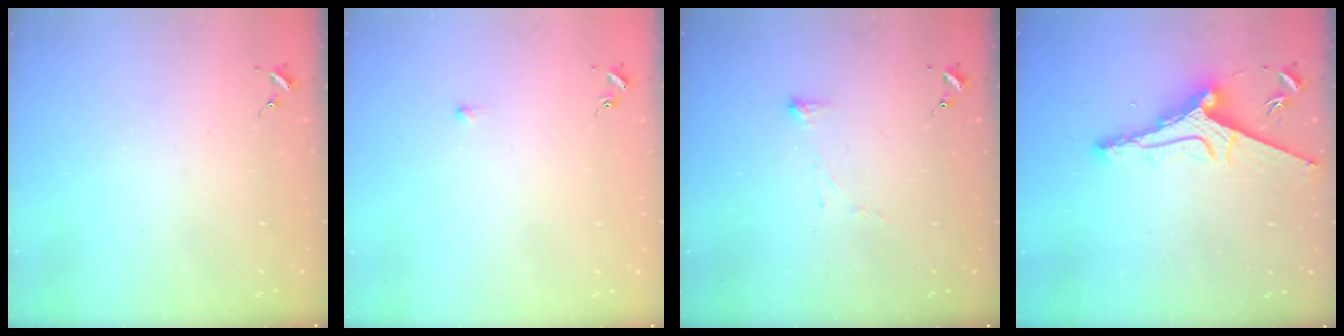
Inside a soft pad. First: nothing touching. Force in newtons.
{"total": 2.9, "press": 2.8, "slide": 0.6}
{"total": 3.4, "press": 3.3, "slide": 0.7}
{"total": 10.4, "press": 10.3, "slide": 1.3}